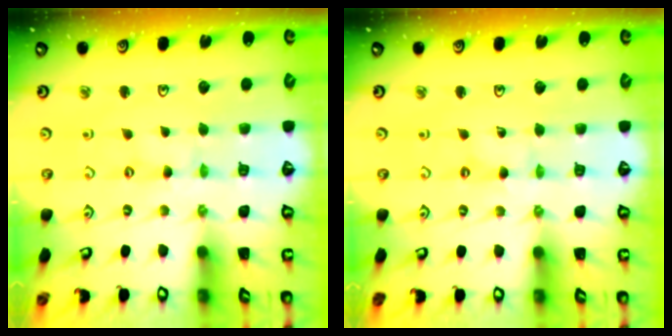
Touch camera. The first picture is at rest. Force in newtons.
{"total": 0.0}